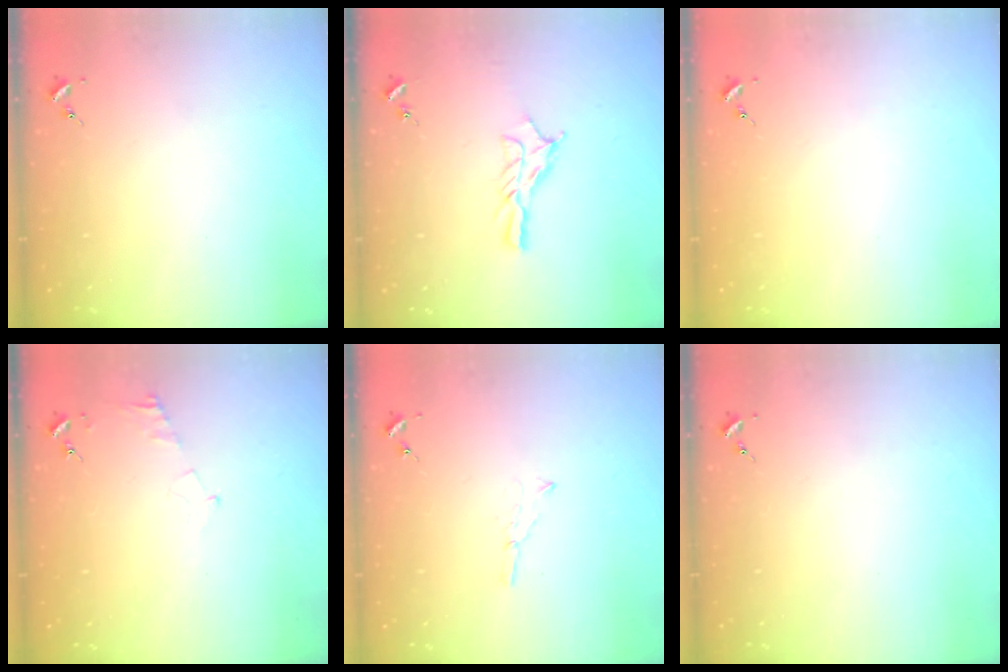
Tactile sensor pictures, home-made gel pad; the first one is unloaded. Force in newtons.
{"total": 8.6, "press": 8.5, "slide": 0.2}
{"total": 0.0}
{"total": 4.5, "press": 4.4, "slide": 0.6}
{"total": 2.8, "press": 2.8, "slide": 0.3}
{"total": 0.0}